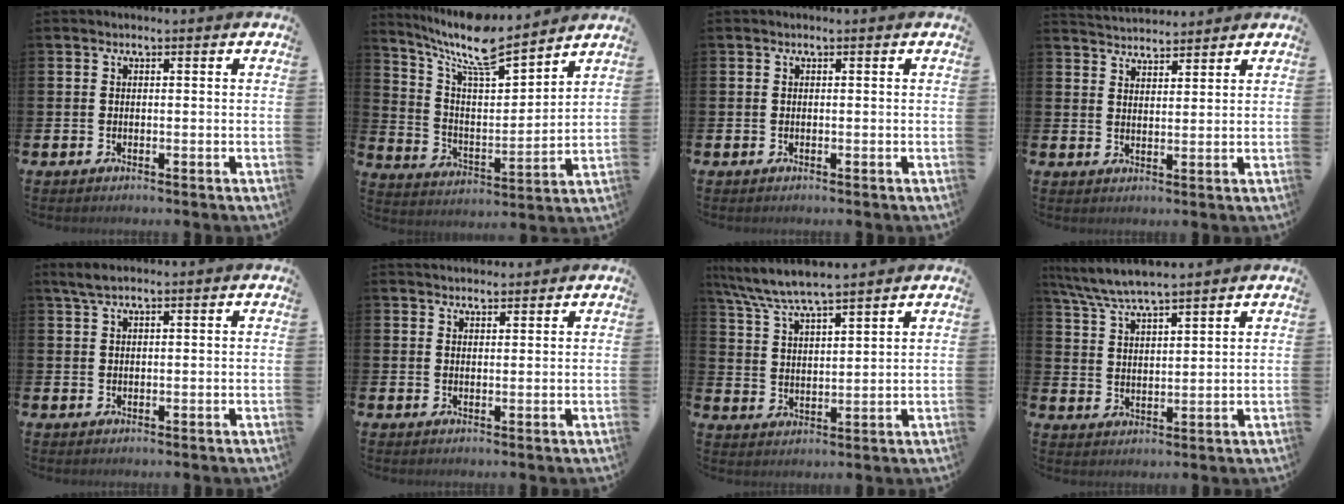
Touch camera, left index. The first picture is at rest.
{"total": 10.3, "force": [9.0, 2.0, 4.6], "torque": [-0.119, -0.057, 0.156]}
{"total": 0.0}
{"total": 3.9, "force": [3.8, 0.5, -0.3], "torque": [-0.003, -0.022, 0.069]}
{"total": 2.5, "force": [1.8, 0.5, 1.6], "torque": [-0.039, 0.007, 0.033]}
{"total": 2.5, "force": [2.5, 0.6, 0.1], "torque": [0.003, -0.010, 0.043]}
{"total": 6.7, "force": [6.4, 0.3, 2.0], "torque": [-0.062, -0.030, 0.113]}
{"total": 6.2, "force": [5.9, 0.5, 1.9], "torque": [-0.058, -0.024, 0.105]}